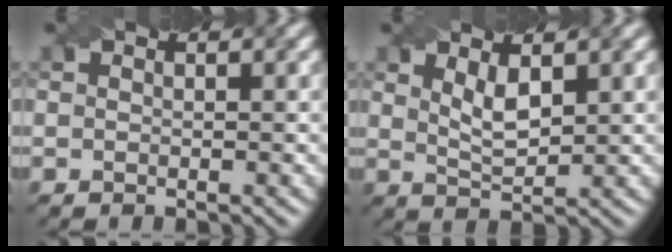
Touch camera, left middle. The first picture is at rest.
{"total": 2.6, "force": [1.2, 0.9, 2.1], "torque": [-0.044, -0.007, 0.027]}